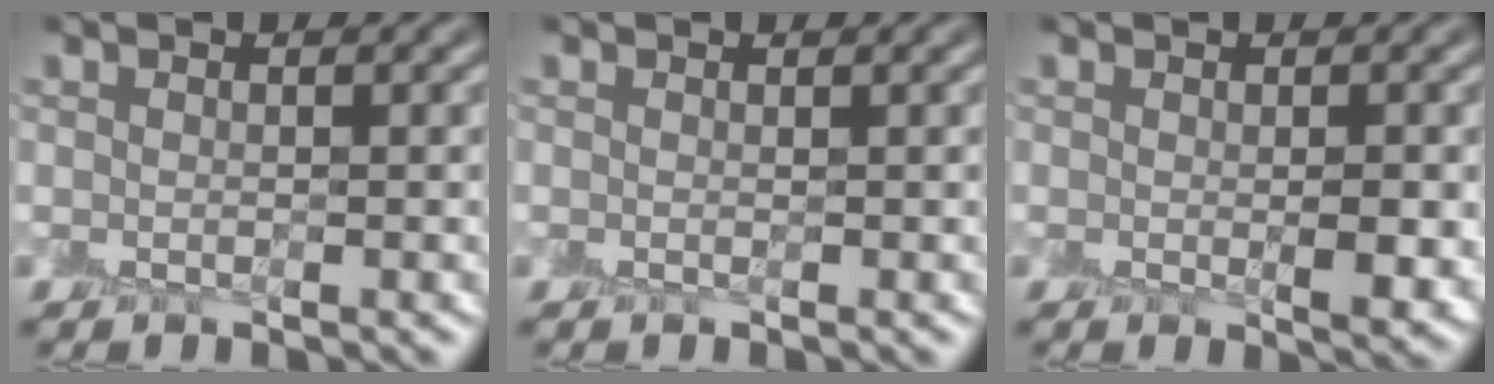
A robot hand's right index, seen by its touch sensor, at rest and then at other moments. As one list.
[{"total": 0.0}, {"total": 2.2, "force": [0.1, 0.5, 2.1], "torque": [-0.025, -0.001, 0.008]}]